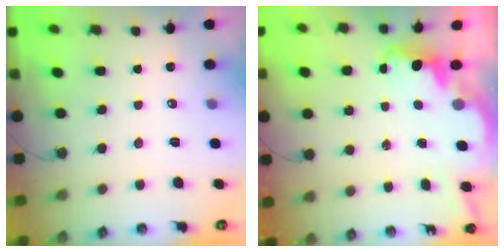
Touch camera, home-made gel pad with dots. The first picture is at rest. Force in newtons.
{"total": 3.9, "press": 3.9, "slide": 0.5}